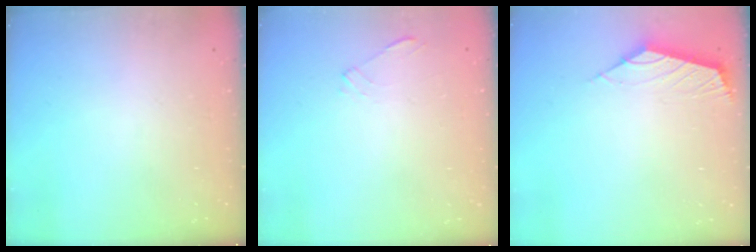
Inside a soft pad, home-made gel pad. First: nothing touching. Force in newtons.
{"total": 0.6, "press": 0.5, "slide": 0.2}
{"total": 2.6, "press": 2.5, "slide": 0.6}